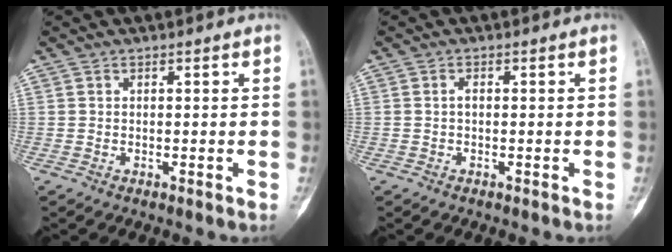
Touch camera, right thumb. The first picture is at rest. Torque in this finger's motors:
{"motor_torque": [0.14, 0.05, 0.00, -0.10, 0.02]}